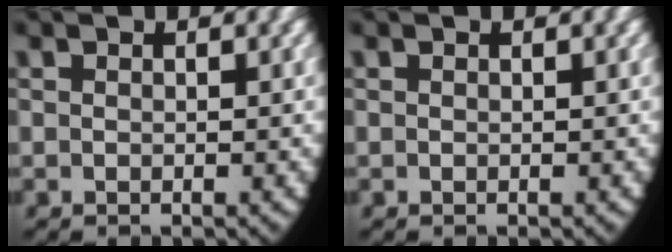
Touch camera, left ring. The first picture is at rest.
{"total": 0.0}